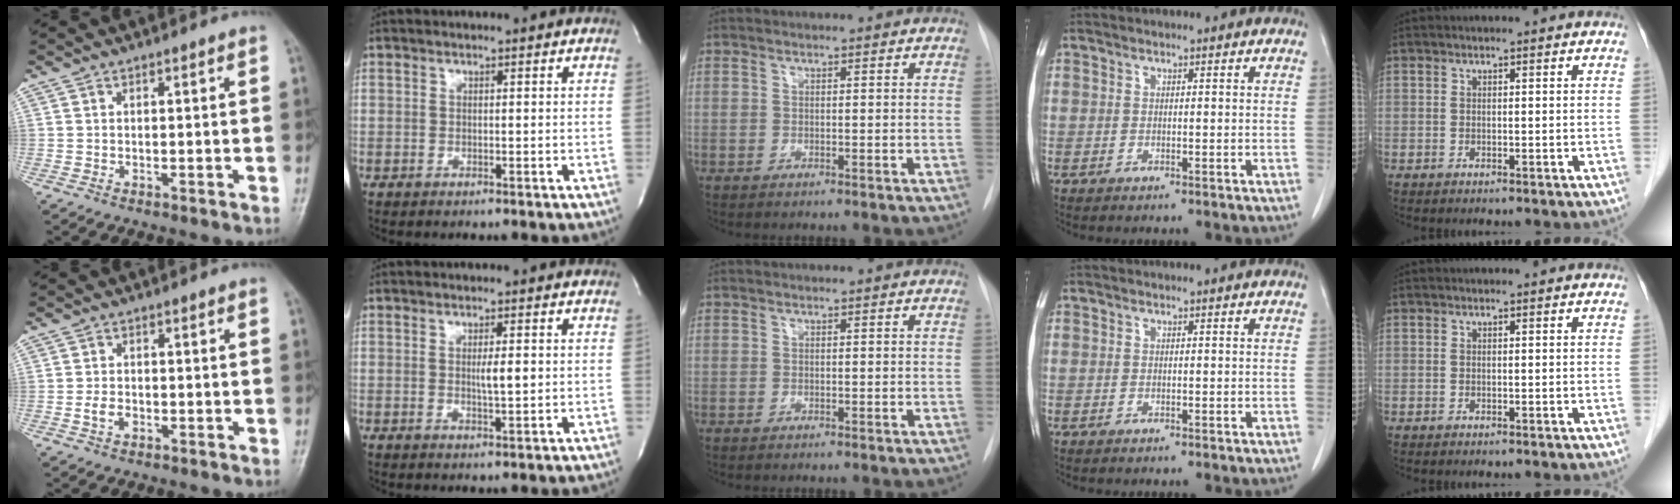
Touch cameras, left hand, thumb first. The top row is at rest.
{"thumb": {"total": 2.8, "force": [-0.9, 1.9, 1.8], "torque": [-0.034, 0.008, -0.019]}, "index": {"total": 2.8, "force": [0.0, 0.4, 2.7], "torque": [-0.048, -0.007, 0.000]}}